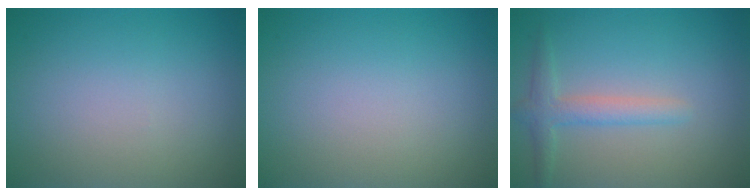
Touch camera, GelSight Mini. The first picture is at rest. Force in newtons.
{"total": 0.0}
{"total": 2.4, "press": 2.4, "slide": 0.1}